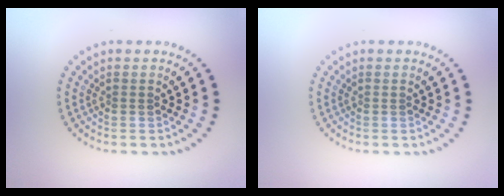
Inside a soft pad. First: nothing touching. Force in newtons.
{"total": 0.0}